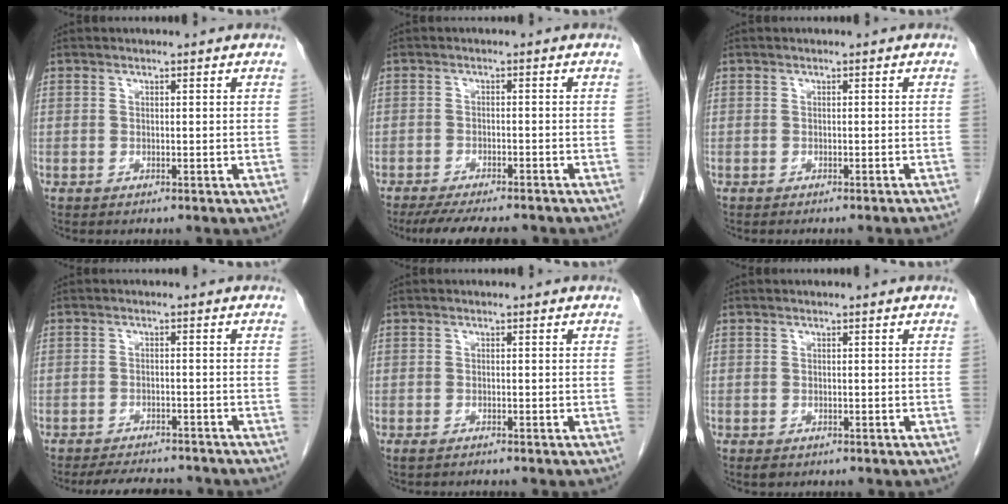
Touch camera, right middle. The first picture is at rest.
{"total": 10.3, "force": [-9.0, 2.0, 4.6], "torque": [-0.069, -0.012, -0.127]}
{"total": 2.8, "force": [-2.5, -0.5, 1.2], "torque": [-0.012, 0.005, -0.030]}
{"total": 8.8, "force": [-8.0, 2.1, 2.8], "torque": [-0.043, -0.003, -0.106]}
{"total": 1.0, "force": [-0.9, 0.1, 0.5], "torque": [-0.012, -0.002, -0.011]}
{"total": 0.8, "force": [-0.5, 0.5, 0.4], "torque": [-0.008, 0.000, -0.003]}